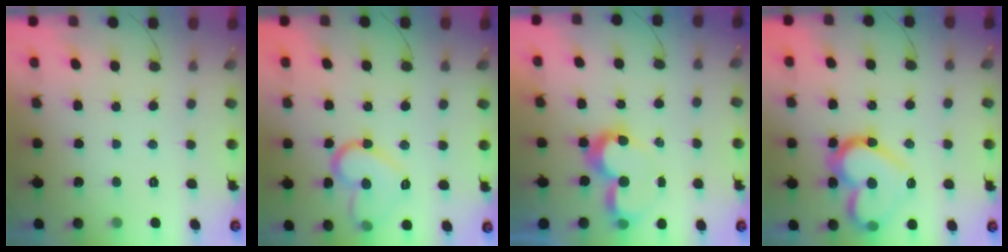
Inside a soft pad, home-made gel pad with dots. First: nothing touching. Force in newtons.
{"total": 12.9, "press": 12.9, "slide": 0.6}
{"total": 7.8, "press": 7.8, "slide": 0.6}
{"total": 18.5, "press": 18.3, "slide": 2.3}